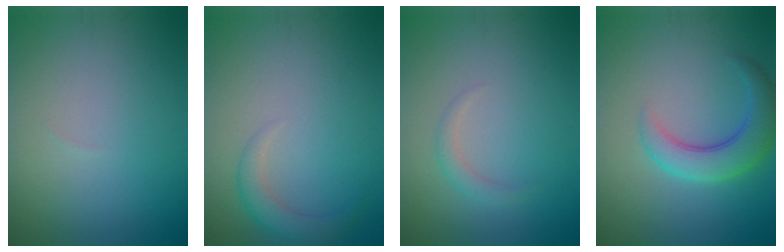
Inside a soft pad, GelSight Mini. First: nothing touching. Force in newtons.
{"total": 2.2, "press": 2.2, "slide": 0.1}
{"total": 1.2, "press": 1.2, "slide": 0.1}
{"total": 4.8, "press": 4.8, "slide": 0.2}